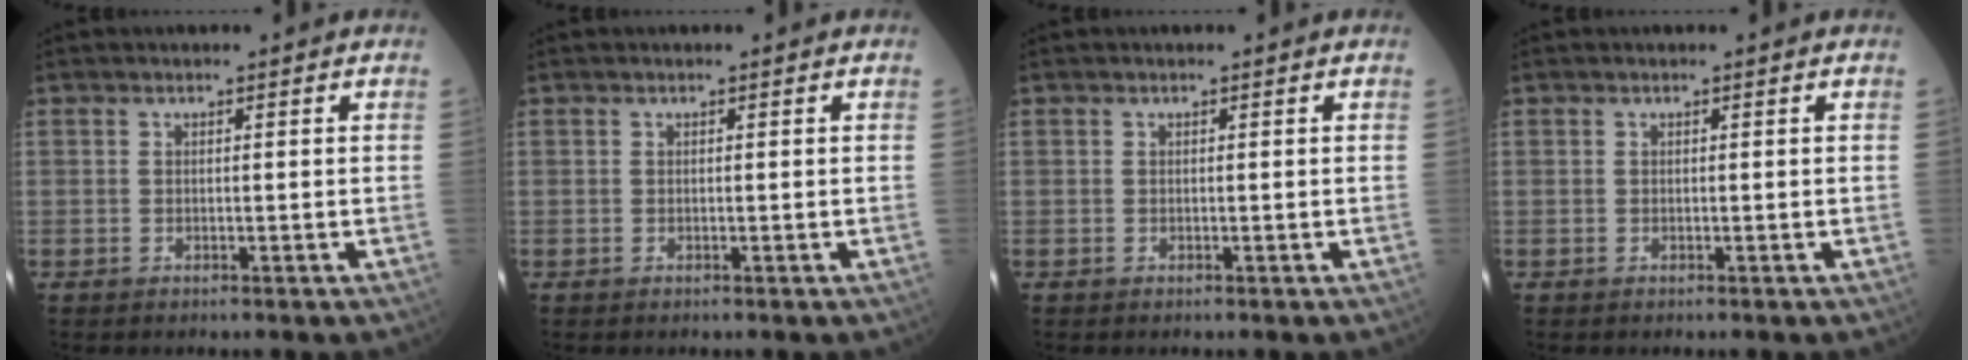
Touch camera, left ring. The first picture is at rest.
{"total": 0.0}
{"total": 0.0}
{"total": 0.0}